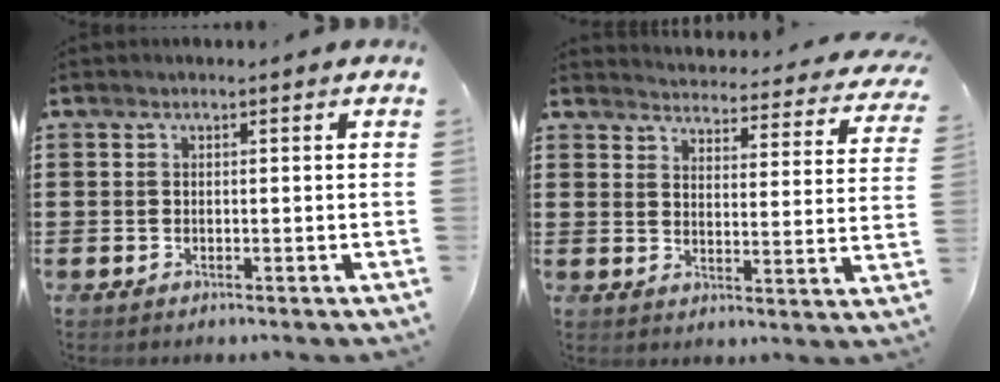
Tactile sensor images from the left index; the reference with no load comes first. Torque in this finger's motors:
{"motor_torque": [2.14, 0.00, -0.02, 0.01]}